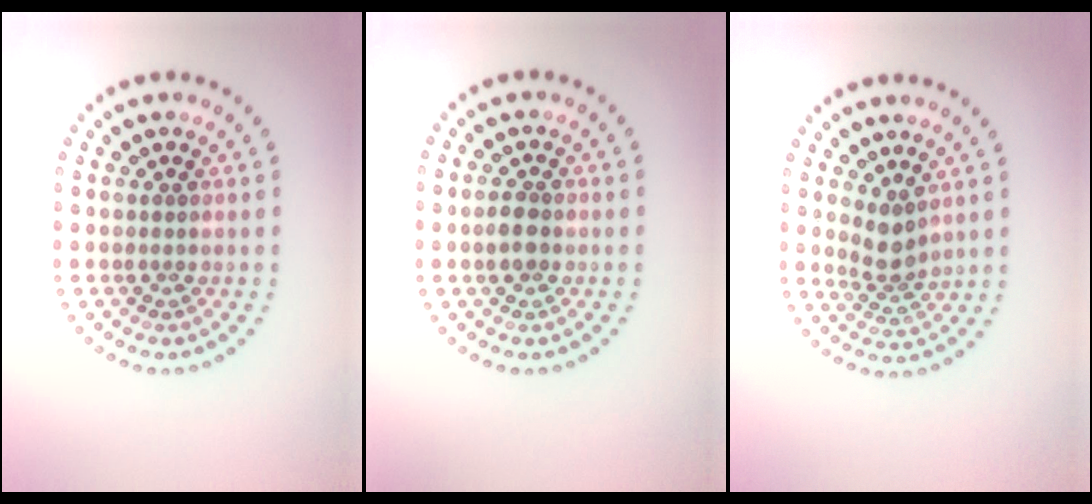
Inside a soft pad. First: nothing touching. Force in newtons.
{"total": 1.8, "press": 1.8, "slide": 0.3}
{"total": 2.5, "press": 1.9, "slide": 1.6}